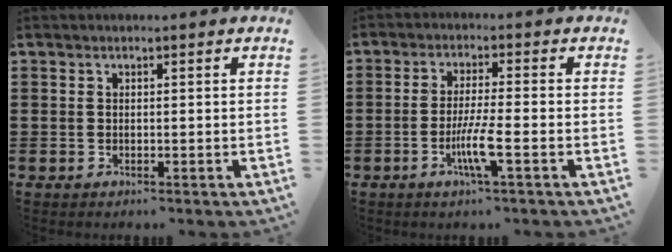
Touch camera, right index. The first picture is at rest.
{"total": 5.7, "force": [-2.1, 0.1, 5.3], "torque": [-0.102, -0.016, -0.040]}